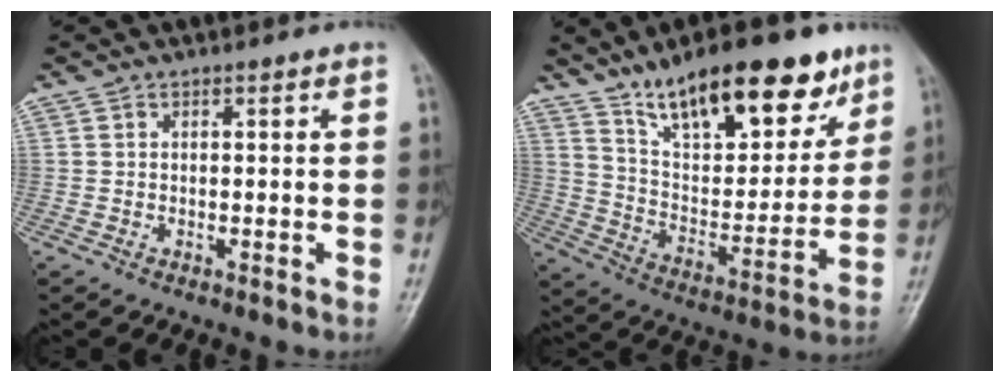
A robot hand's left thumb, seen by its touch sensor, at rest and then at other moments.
{"total": 22.9, "force": [15.1, 8.9, 14.6], "torque": [-0.178, -0.057, 0.251]}